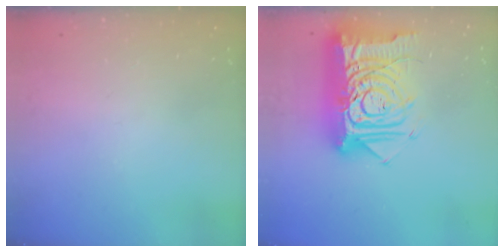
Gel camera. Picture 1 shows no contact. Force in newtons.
{"total": 24.5, "press": 24.3, "slide": 2.7}